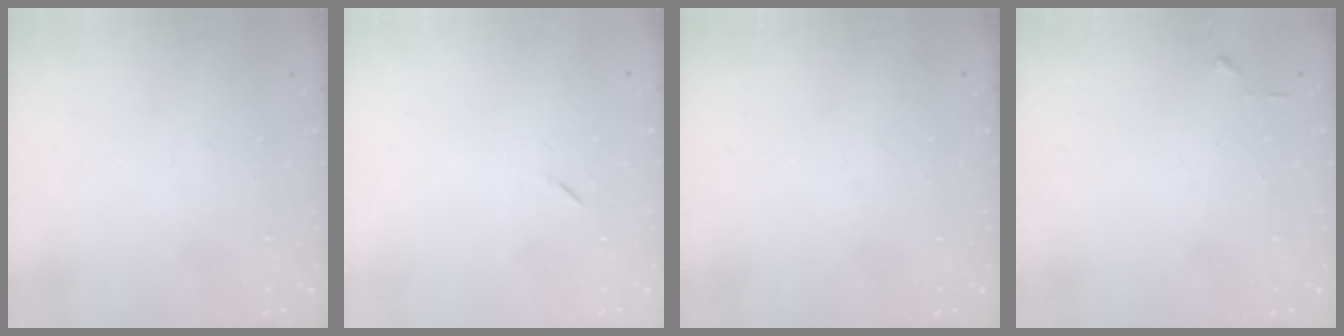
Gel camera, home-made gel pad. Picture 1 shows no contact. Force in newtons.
{"total": 4.9, "press": 4.5, "slide": 1.9}
{"total": 0.0}
{"total": 3.0, "press": 2.9, "slide": 0.4}